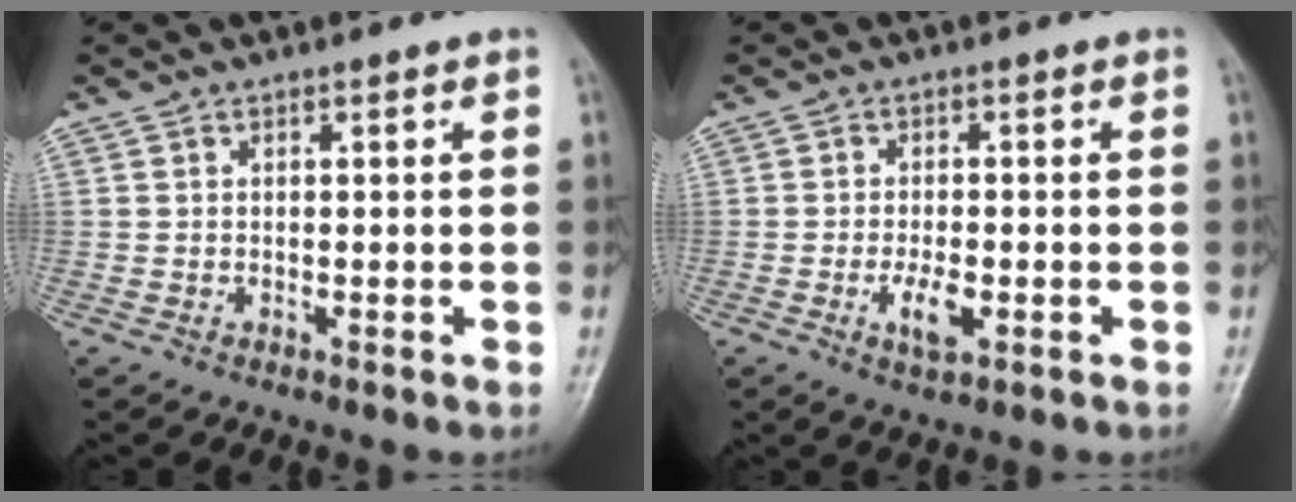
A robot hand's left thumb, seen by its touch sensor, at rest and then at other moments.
{"total": 4.3, "force": [-1.3, 1.8, 3.6], "torque": [-0.068, 0.000, -0.021]}